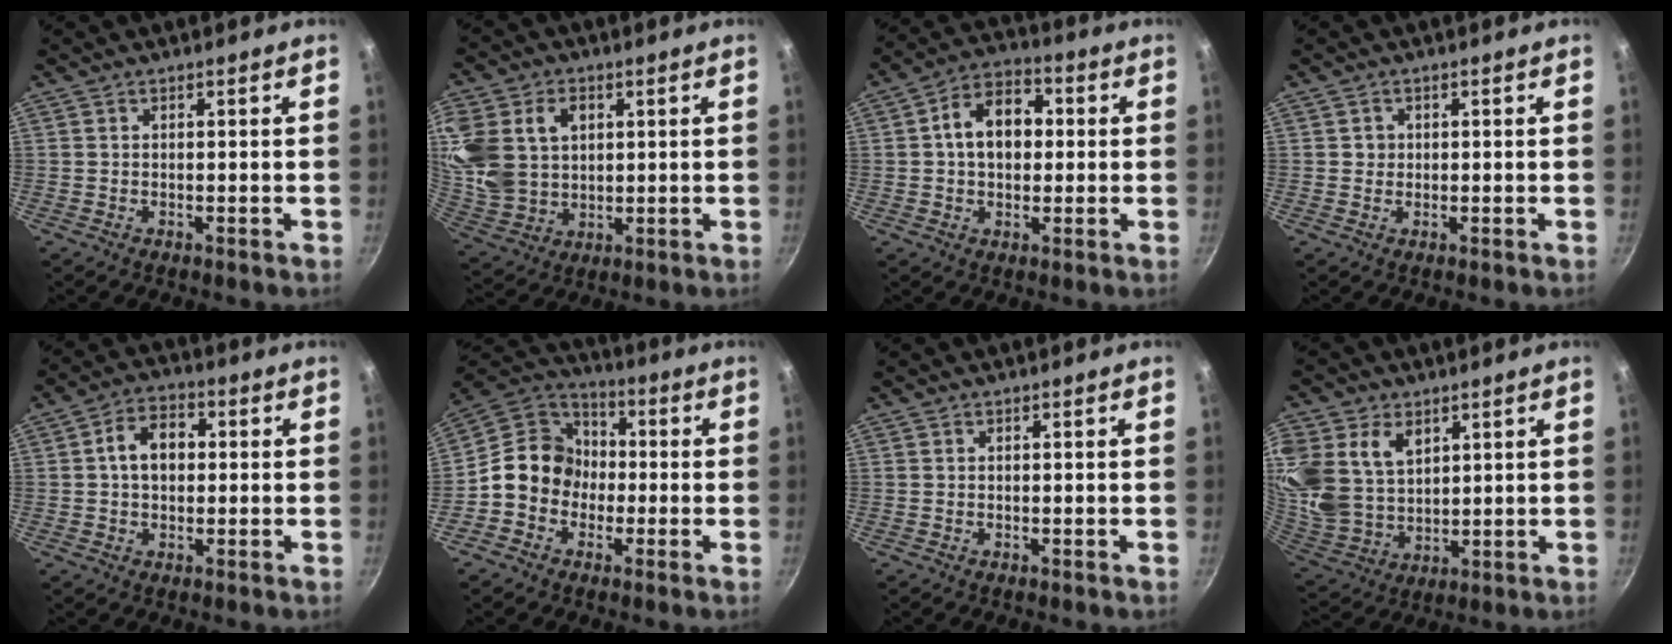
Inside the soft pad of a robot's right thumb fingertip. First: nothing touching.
{"total": 18.8, "force": [4.7, 14.2, 11.3], "torque": [-0.246, 0.002, 0.099]}
{"total": 11.1, "force": [1.1, 7.9, 7.7], "torque": [-0.087, 0.024, 0.002]}
{"total": 1.5, "force": [0.2, 1.4, 0.3], "torque": [0.005, 0.002, 0.001]}
{"total": 7.7, "force": [0.7, 5.5, 5.3], "torque": [-0.064, 0.019, 0.001]}
{"total": 11.9, "force": [-2.0, 10.5, 5.2], "torque": [-0.037, 0.041, -0.058]}
{"total": 0.0}
{"total": 20.1, "force": [7.4, 14.5, 11.7], "torque": [-0.271, -0.004, 0.158]}